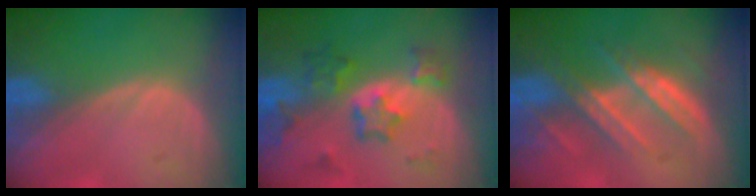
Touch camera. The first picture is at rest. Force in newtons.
{"total": 6.9, "press": 6.7, "slide": 1.7}
{"total": 7.2, "press": 7.0, "slide": 1.7}